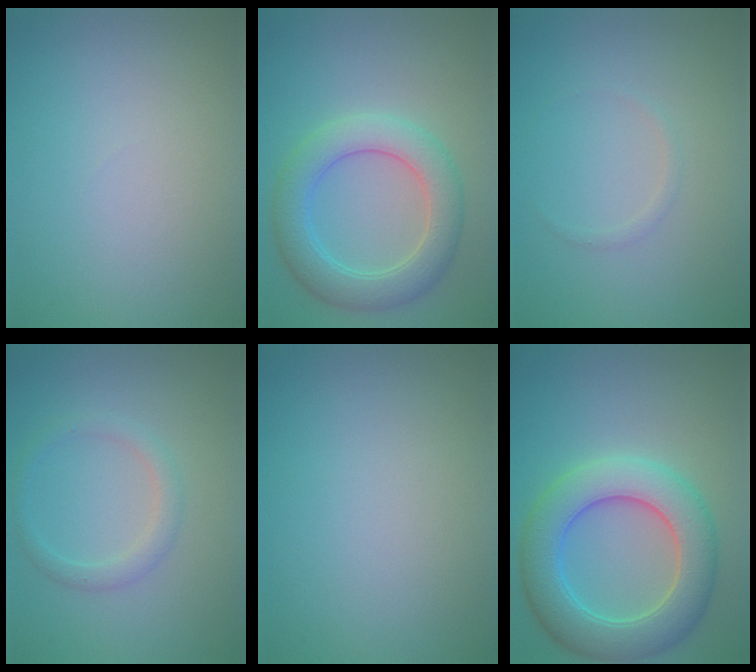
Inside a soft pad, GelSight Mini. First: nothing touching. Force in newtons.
{"total": 5.2, "press": 5.2, "slide": 0.1}
{"total": 0.6, "press": 0.6, "slide": 0.0}
{"total": 1.9, "press": 1.8, "slide": 0.1}
{"total": 0.0}
{"total": 7.7, "press": 7.7, "slide": 0.2}